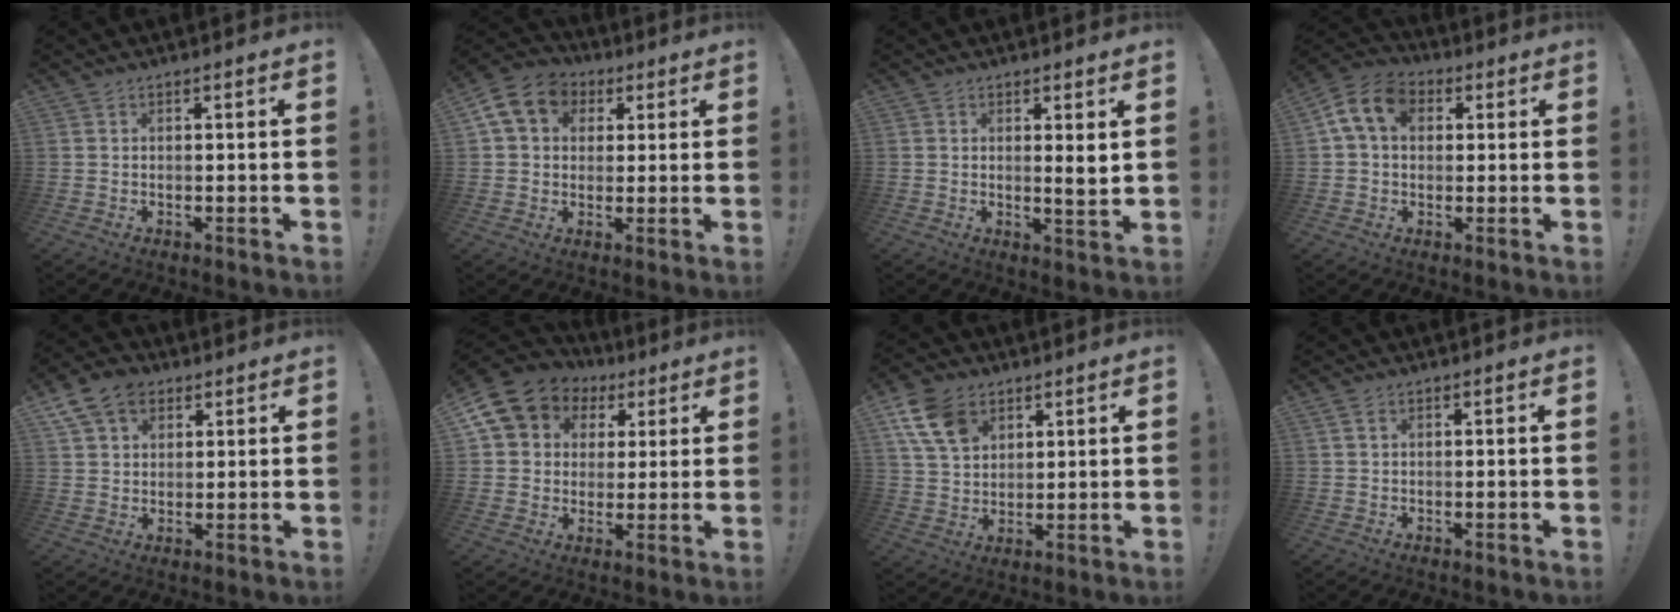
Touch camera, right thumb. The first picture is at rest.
{"total": 12.4, "force": [4.0, 10.2, 6.0], "torque": [-0.085, -0.004, 0.082]}
{"total": 3.3, "force": [1.3, 0.0, 3.0], "torque": [-0.039, -0.019, 0.017]}
{"total": 12.0, "force": [3.6, 8.6, 7.5], "torque": [-0.133, 0.002, 0.073]}
{"total": 11.0, "force": [5.7, 7.9, 5.0], "torque": [-0.082, -0.016, 0.113]}
{"total": 11.5, "force": [5.2, 9.3, 4.3], "torque": [-0.066, -0.030, 0.105]}
{"total": 12.7, "force": [6.4, 8.7, 6.7], "torque": [-0.127, -0.018, 0.128]}
{"total": 1.3, "force": [0.7, 0.7, 0.9], "torque": [-0.024, 0.004, 0.014]}